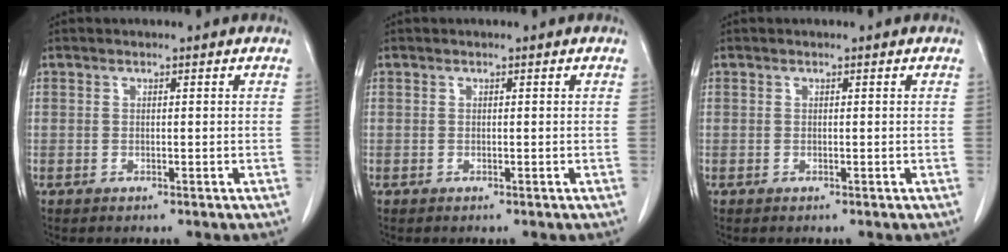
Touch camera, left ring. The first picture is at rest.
{"total": 0.0}
{"total": 0.0}